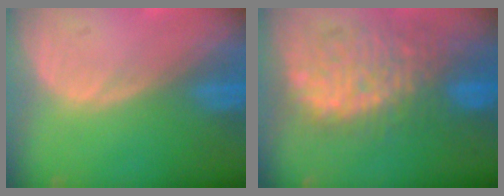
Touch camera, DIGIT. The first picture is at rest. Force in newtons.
{"total": 10.7, "press": 10.0, "slide": 3.9}